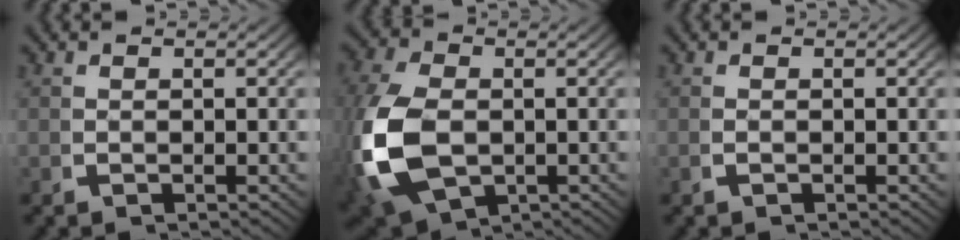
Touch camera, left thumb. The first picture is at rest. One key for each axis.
{"total": 10.4, "fx": -1.8, "fy": 7.2, "fz": 7.3, "tx": -0.203, "ty": -0.040, "tz": -0.007}
{"total": 0.0}